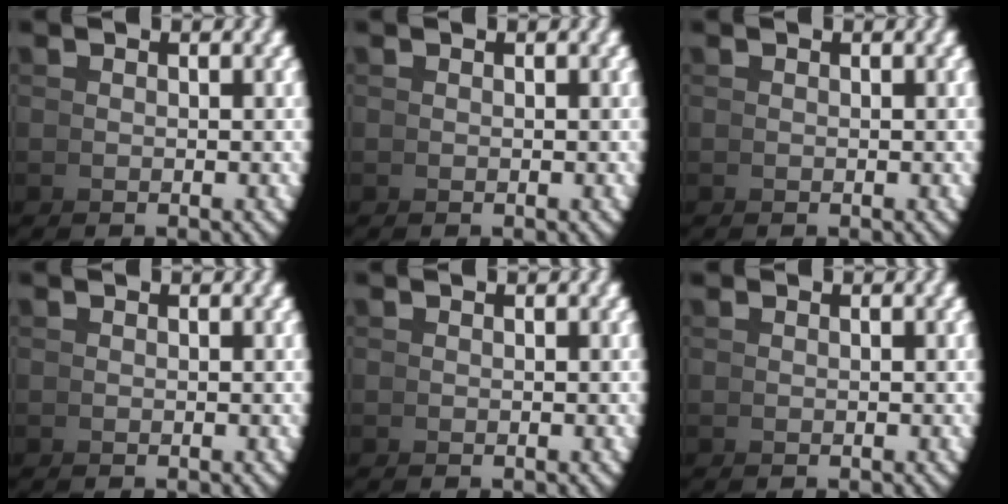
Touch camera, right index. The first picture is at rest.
{"total": 0.0}
{"total": 0.0}
{"total": 0.0}
{"total": 0.0}
{"total": 0.0}